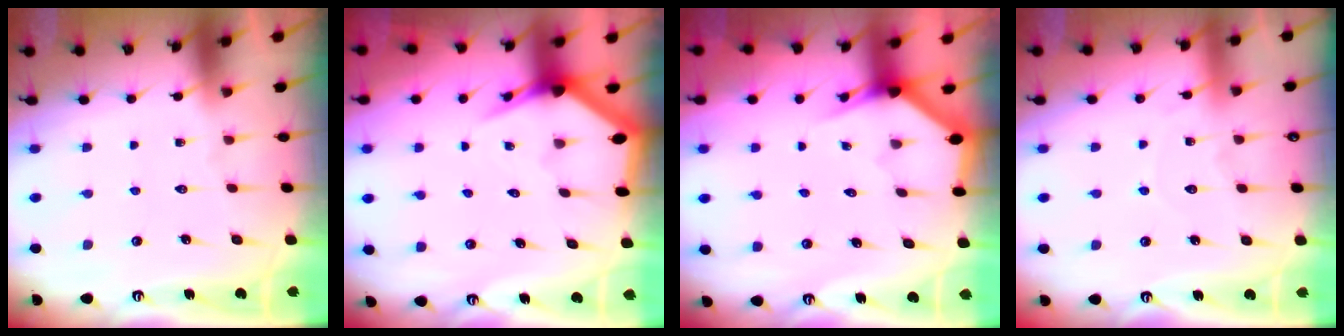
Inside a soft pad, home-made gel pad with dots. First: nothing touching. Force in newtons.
{"total": 4.1, "press": 4.0, "slide": 0.5}
{"total": 3.0, "press": 3.0, "slide": 0.1}
{"total": 3.6, "press": 3.6, "slide": 0.4}